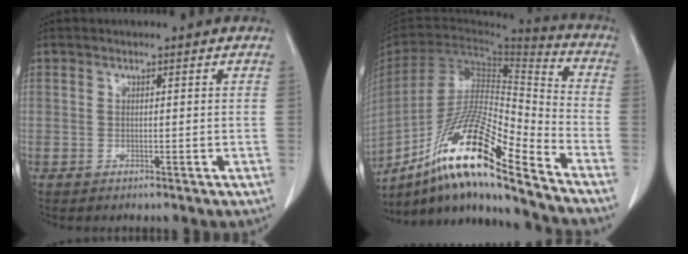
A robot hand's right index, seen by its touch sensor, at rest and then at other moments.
{"total": 20.0, "force": [-13.1, 1.6, 14.9], "torque": [-0.292, -0.017, -0.240]}